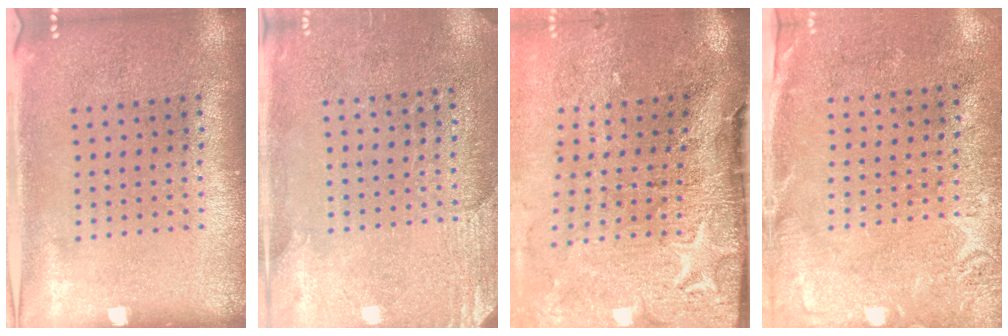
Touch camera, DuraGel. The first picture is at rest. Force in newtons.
{"total": 2.8, "press": 2.6, "slide": 1.0}
{"total": 4.8, "press": 3.8, "slide": 2.9}
{"total": 2.7, "press": 2.4, "slide": 1.2}